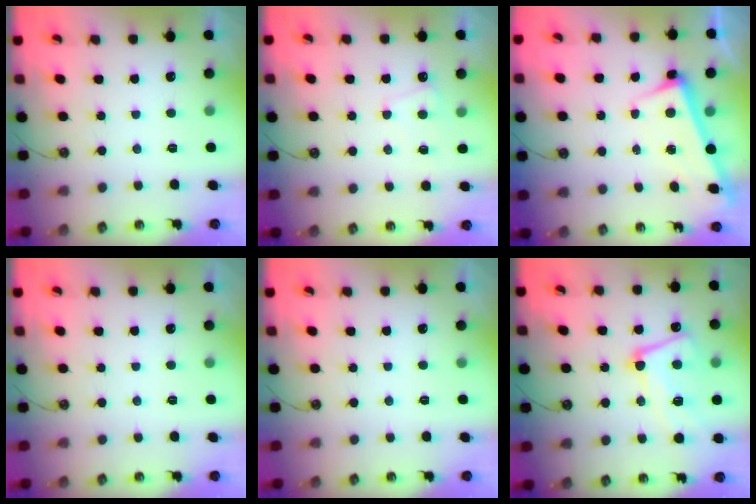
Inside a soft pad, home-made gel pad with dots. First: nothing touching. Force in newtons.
{"total": 1.1, "press": 1.0, "slide": 0.4}
{"total": 2.6, "press": 2.5, "slide": 0.7}
{"total": 0.0}
{"total": 0.0}
{"total": 11.6, "press": 11.5, "slide": 1.2}